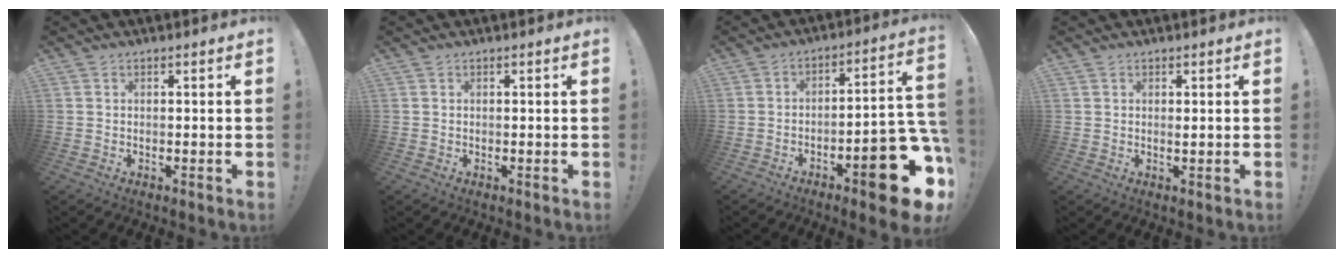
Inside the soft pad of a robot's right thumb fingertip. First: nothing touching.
{"total": 0.0}
{"total": 17.7, "force": [-9.0, 5.0, 14.5], "torque": [-0.173, 0.053, -0.132]}
{"total": 0.7, "force": [0.5, -0.2, 0.5], "torque": [-0.003, -0.006, 0.007]}